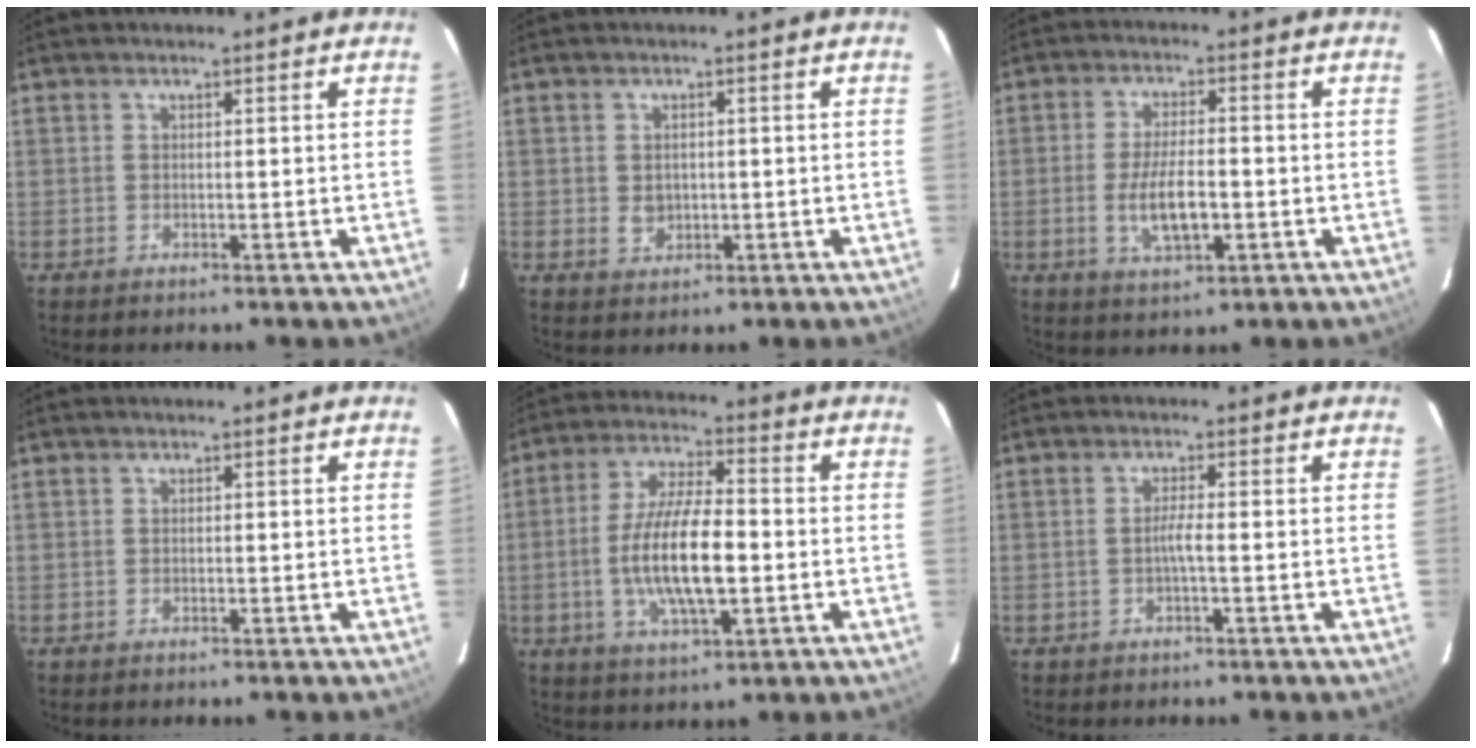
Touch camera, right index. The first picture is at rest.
{"total": 2.8, "force": [-0.1, 2.5, 1.4], "torque": [-0.024, 0.001, 0.003]}
{"total": 8.1, "force": [-1.8, 2.8, 7.4], "torque": [-0.146, -0.007, -0.029]}
{"total": 0.0}
{"total": 13.9, "force": [-2.2, 4.4, 13.0], "torque": [-0.258, -0.003, -0.038]}
{"total": 1.9, "force": [-0.6, -0.3, 1.7], "torque": [-0.033, 0.001, -0.012]}